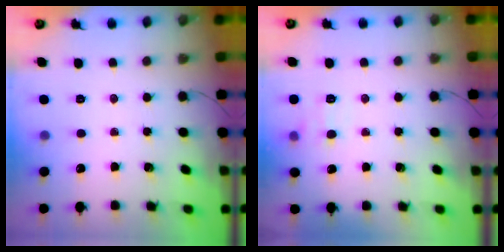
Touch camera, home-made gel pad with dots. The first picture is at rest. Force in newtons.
{"total": 7.7, "press": 7.5, "slide": 1.9}